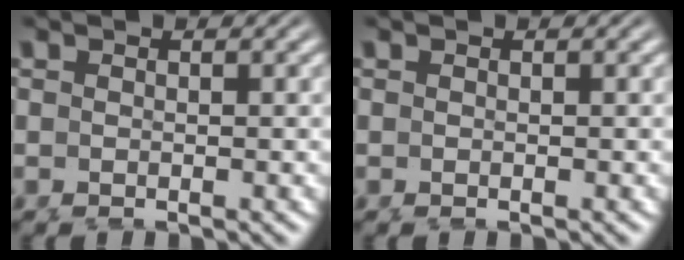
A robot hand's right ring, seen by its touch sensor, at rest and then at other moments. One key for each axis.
{"total": 0.0}